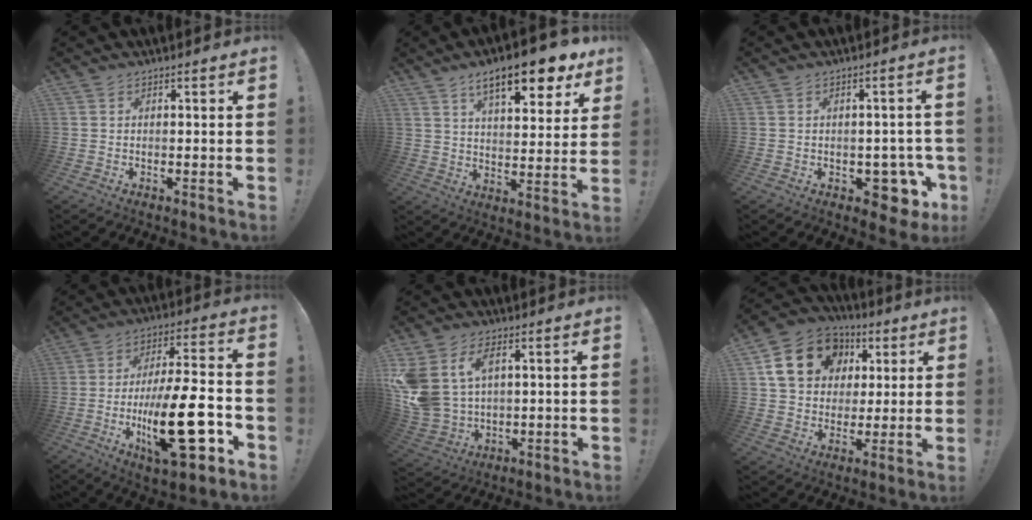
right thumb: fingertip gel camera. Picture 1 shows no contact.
{"total": 15.9, "force": [9.6, 4.8, 11.8], "torque": [-0.171, -0.054, 0.148]}
{"total": 7.1, "force": [-2.7, 5.0, 4.3], "torque": [-0.033, 0.017, -0.039]}
{"total": 24.3, "force": [-6.5, 8.0, 22.0], "torque": [-0.360, 0.024, -0.097]}
{"total": 11.6, "force": [4.5, 7.8, 7.3], "torque": [-0.161, -0.016, 0.089]}
{"total": 16.9, "force": [6.6, 13.4, 7.8], "torque": [-0.115, -0.014, 0.140]}